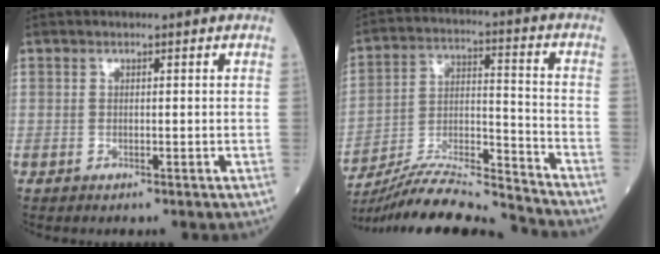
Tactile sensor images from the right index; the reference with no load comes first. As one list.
[{"total": 16.2, "force": [-15.6, -0.6, 4.2], "torque": [-0.078, 0.017, -0.273]}]